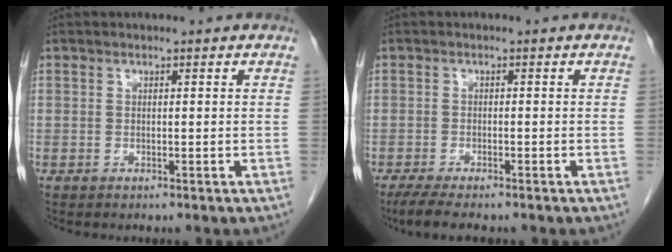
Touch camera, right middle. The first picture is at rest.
{"total": 5.3, "force": [-4.2, 0.8, 3.1], "torque": [-0.051, -0.013, -0.066]}